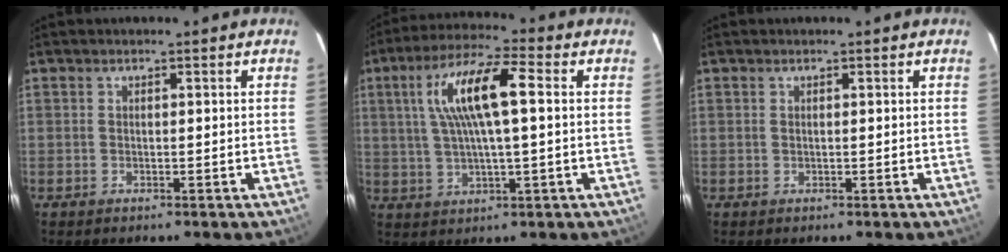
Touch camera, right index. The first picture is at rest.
{"total": 12.3, "force": [2.5, 2.6, 11.8], "torque": [-0.224, 0.020, 0.045]}
{"total": 0.0}